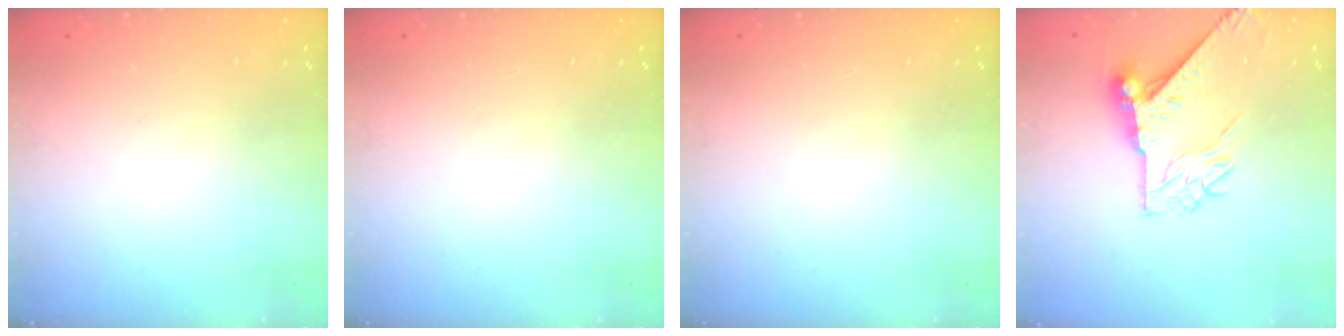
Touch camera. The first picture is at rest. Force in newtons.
{"total": 0.0}
{"total": 0.0}
{"total": 10.8, "press": 10.7, "slide": 1.1}